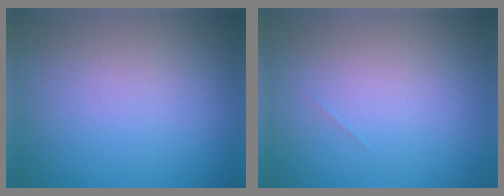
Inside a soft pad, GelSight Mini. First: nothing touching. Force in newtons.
{"total": 0.0}